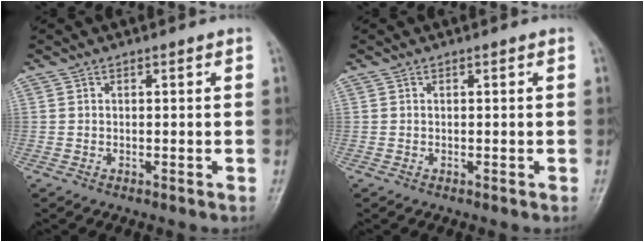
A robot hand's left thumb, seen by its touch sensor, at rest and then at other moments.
{"total": 0.0}